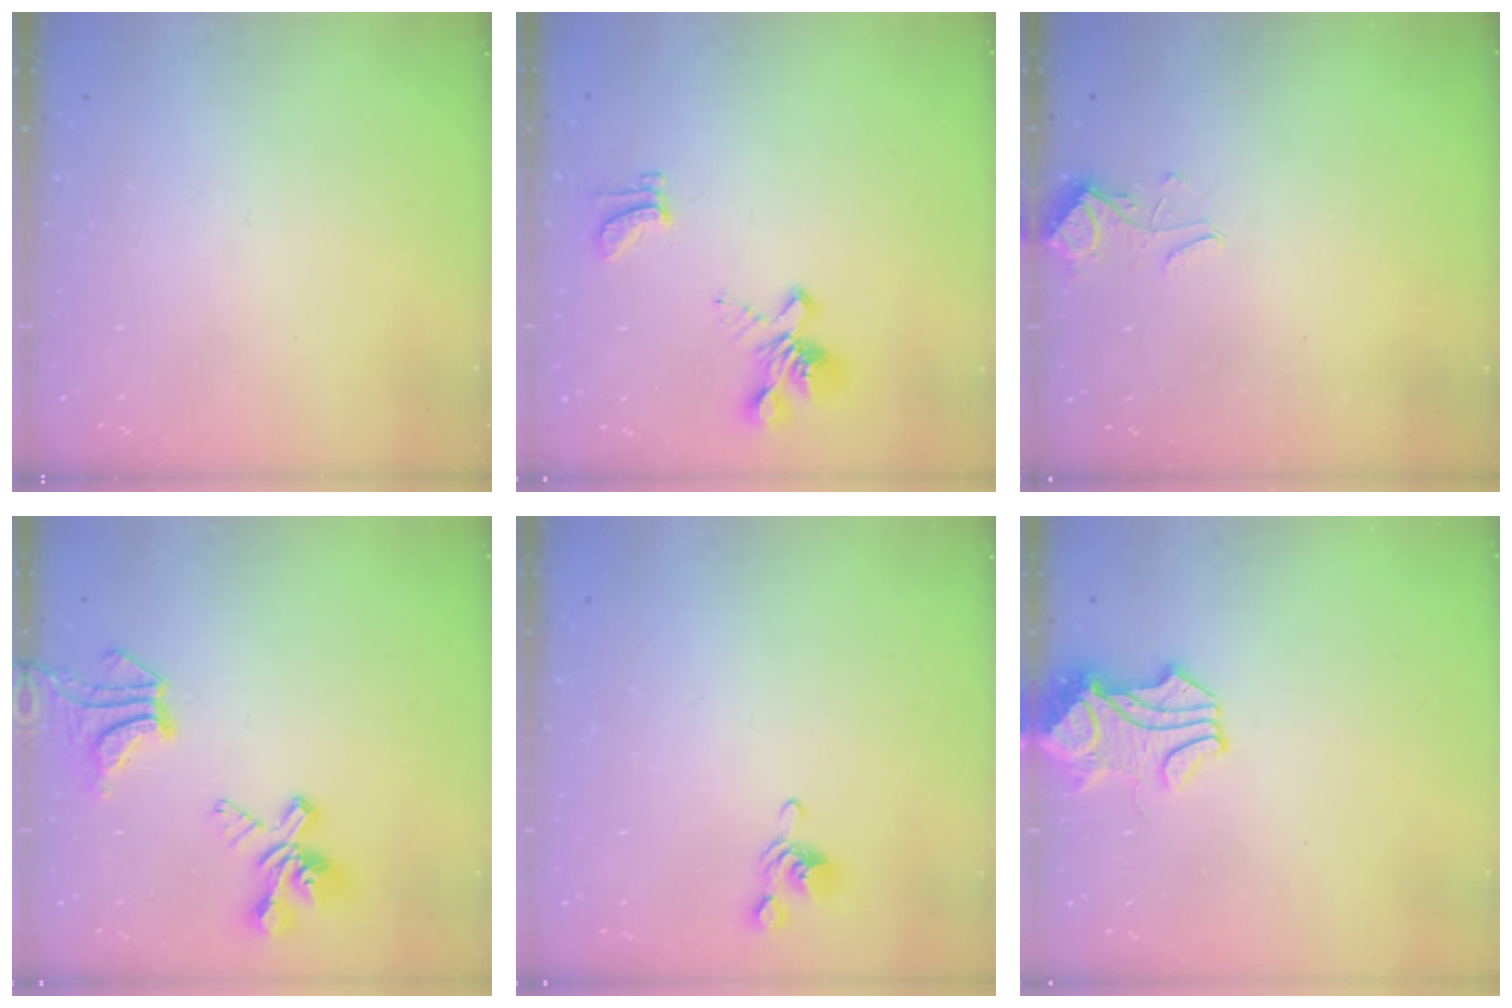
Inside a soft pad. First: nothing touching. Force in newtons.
{"total": 4.2, "press": 4.0, "slide": 1.3}
{"total": 2.5, "press": 2.5, "slide": 0.4}
{"total": 7.4, "press": 7.0, "slide": 2.5}
{"total": 2.6, "press": 2.5, "slide": 0.5}
{"total": 1.8, "press": 1.7, "slide": 0.5}